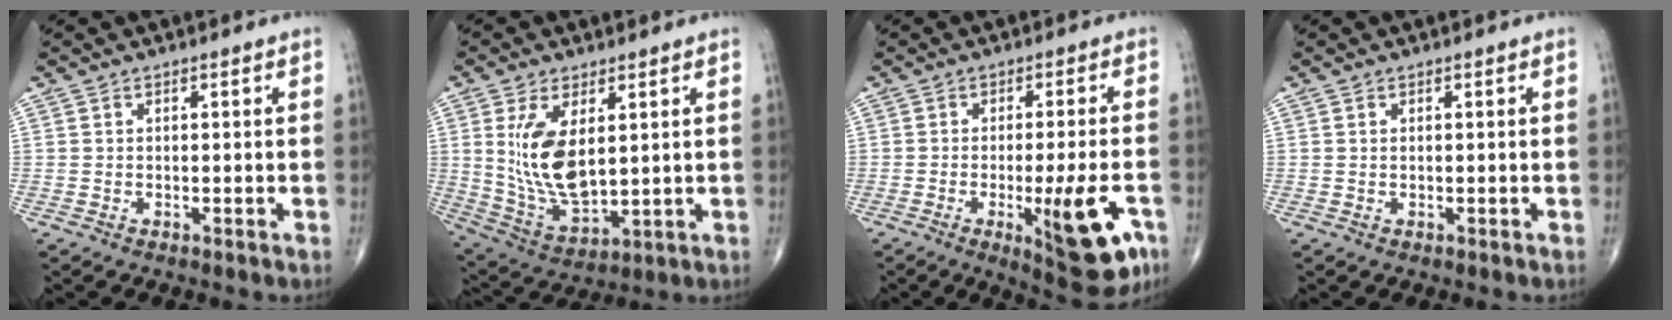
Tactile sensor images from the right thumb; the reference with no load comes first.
{"total": 12.9, "force": [2.9, 6.5, 10.8], "torque": [-0.201, -0.023, 0.074]}
{"total": 13.5, "force": [-5.0, 3.5, 12.1], "torque": [-0.156, 0.001, -0.060]}
{"total": 0.0}